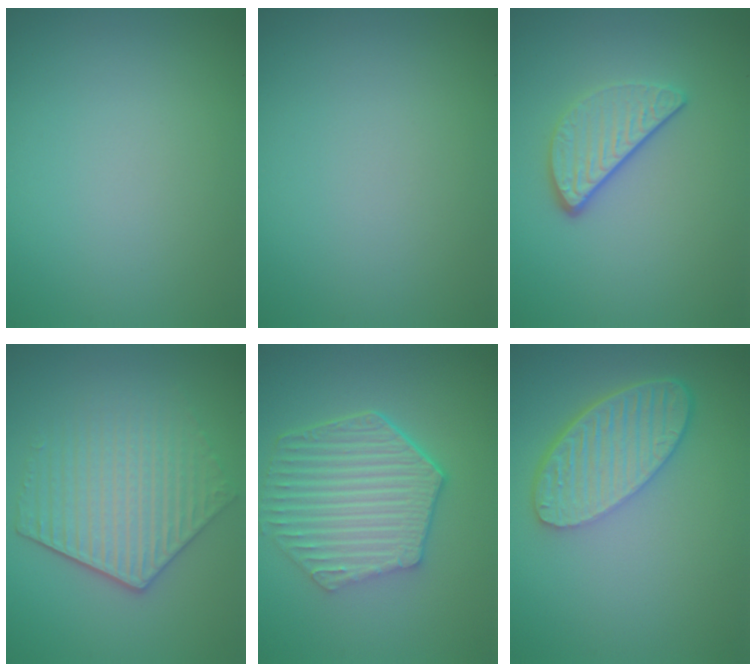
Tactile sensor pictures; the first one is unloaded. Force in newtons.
{"total": 0.0}
{"total": 3.0, "press": 2.4, "slide": 1.9}
{"total": 4.6, "press": 3.8, "slide": 2.6}
{"total": 6.1, "press": 4.8, "slide": 3.8}
{"total": 5.9, "press": 4.6, "slide": 3.8}